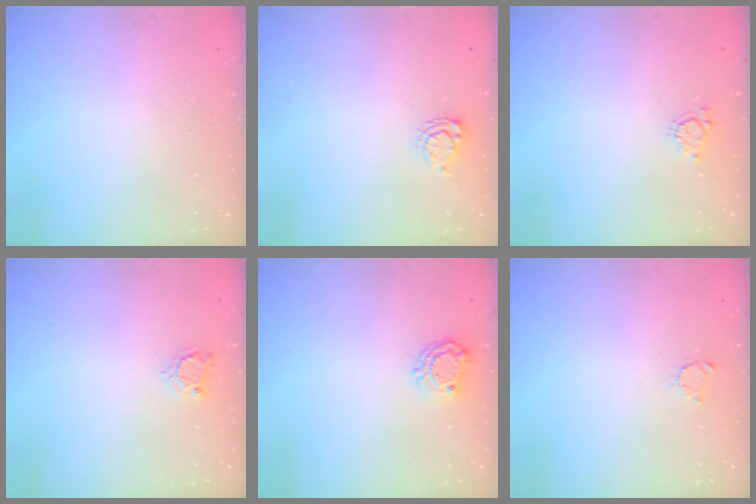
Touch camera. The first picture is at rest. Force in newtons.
{"total": 5.5, "press": 5.5, "slide": 0.5}
{"total": 4.3, "press": 4.3, "slide": 0.6}
{"total": 4.2, "press": 4.2, "slide": 0.4}
{"total": 6.5, "press": 6.4, "slide": 0.6}
{"total": 2.2, "press": 2.2, "slide": 0.4}